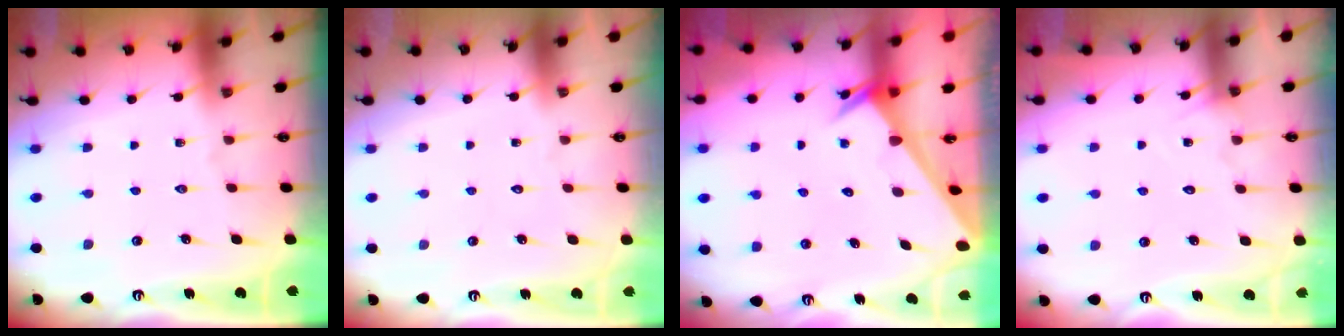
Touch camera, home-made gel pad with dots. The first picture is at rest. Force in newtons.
{"total": 1.7, "press": 1.7, "slide": 0.1}
{"total": 2.3, "press": 2.3, "slide": 0.1}
{"total": 6.6, "press": 6.6, "slide": 0.5}